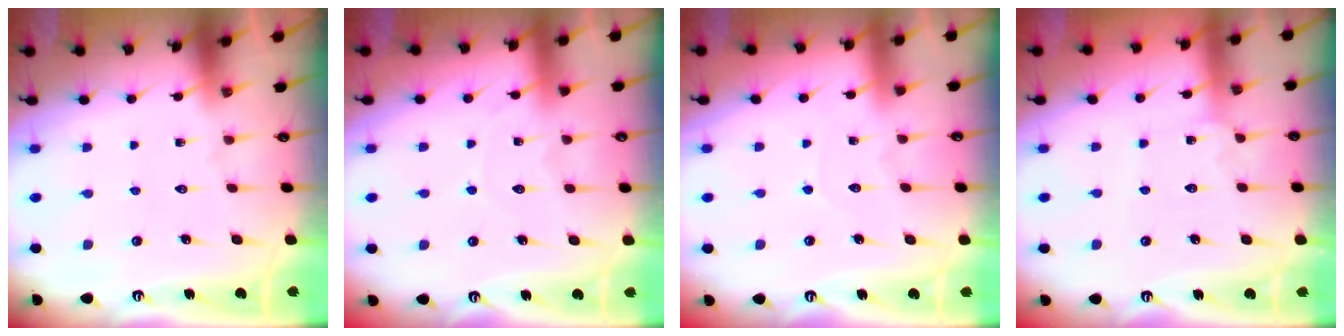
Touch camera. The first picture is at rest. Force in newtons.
{"total": 4.5, "press": 4.5, "slide": 0.5}
{"total": 2.5, "press": 2.5, "slide": 0.2}
{"total": 1.8, "press": 1.8, "slide": 0.2}